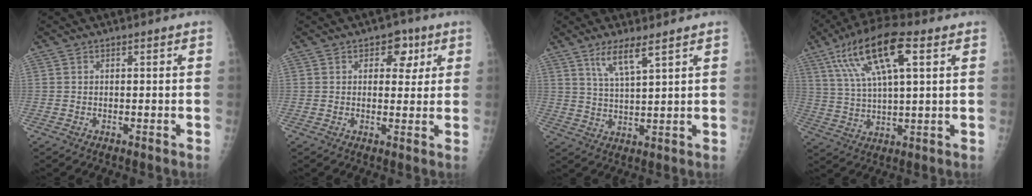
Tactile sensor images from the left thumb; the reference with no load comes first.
{"total": 5.2, "force": [2.1, 3.7, 2.9], "torque": [0.004, -0.003, 0.020]}
{"total": 6.0, "force": [3.8, 0.8, 4.5], "torque": [-0.088, -0.023, 0.079]}
{"total": 15.6, "force": [6.7, 5.2, 13.1], "torque": [-0.236, 0.004, 0.120]}